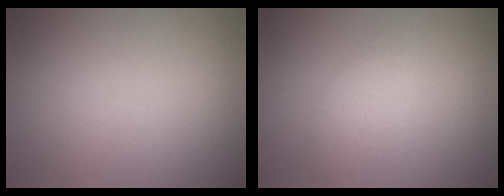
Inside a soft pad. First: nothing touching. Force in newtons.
{"total": 2.0, "press": 2.0, "slide": 0.1}